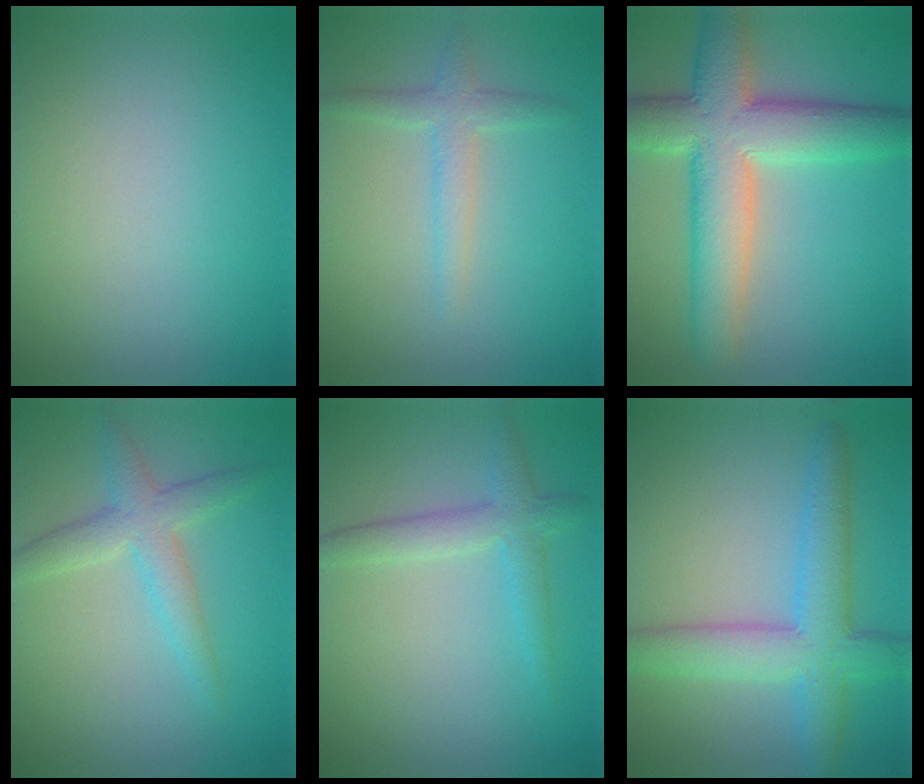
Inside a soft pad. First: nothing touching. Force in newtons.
{"total": 2.2, "press": 2.2, "slide": 0.0}
{"total": 9.3, "press": 9.3, "slide": 0.7}
{"total": 3.3, "press": 3.3, "slide": 0.1}
{"total": 2.8, "press": 2.8, "slide": 0.1}
{"total": 6.1, "press": 6.1, "slide": 0.2}